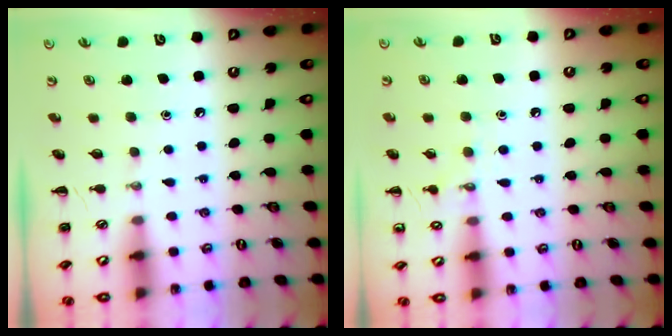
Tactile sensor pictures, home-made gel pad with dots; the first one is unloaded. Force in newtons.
{"total": 7.4, "press": 7.1, "slide": 1.9}